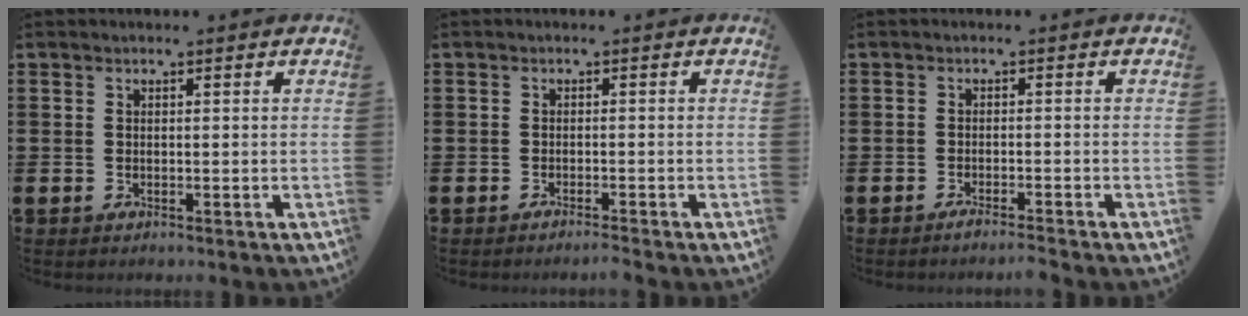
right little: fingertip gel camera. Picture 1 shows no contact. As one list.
[{"total": 0.9, "force": [-0.9, -0.1, 0.3], "torque": [-0.005, -0.003, -0.016]}, {"total": 1.3, "force": [-1.2, -0.2, 0.5], "torque": [-0.006, -0.001, -0.024]}]